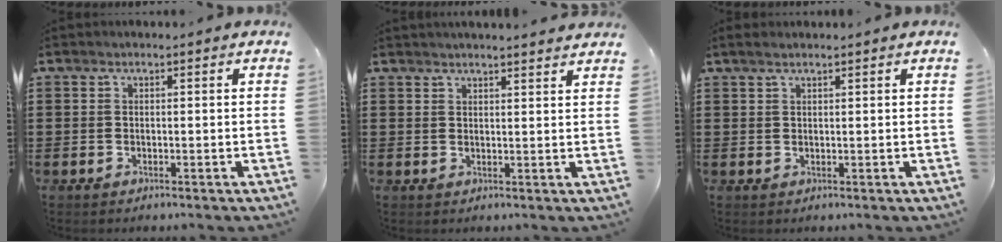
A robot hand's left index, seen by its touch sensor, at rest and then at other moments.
{"total": 2.1, "force": [2.1, -0.3, 0.2], "torque": [-0.010, -0.004, 0.041]}
{"total": 1.0, "force": [0.9, -0.1, 0.4], "torque": [-0.008, -0.001, 0.018]}